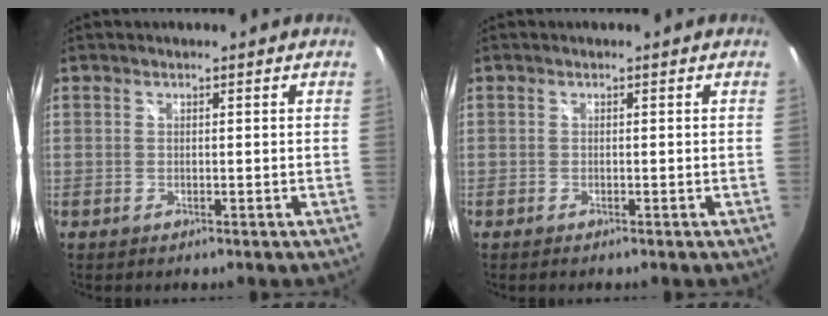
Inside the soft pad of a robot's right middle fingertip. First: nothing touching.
{"total": 0.0}